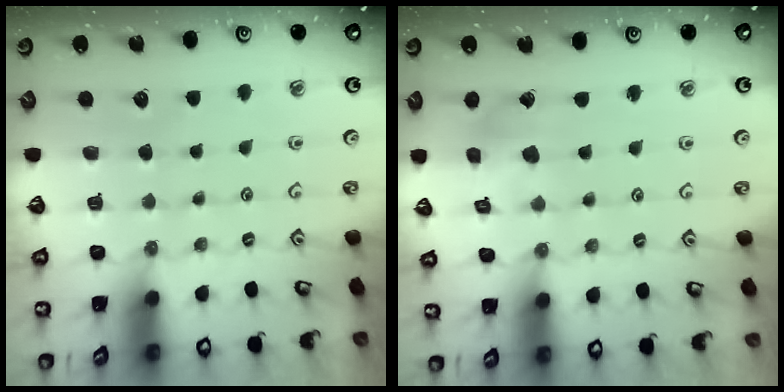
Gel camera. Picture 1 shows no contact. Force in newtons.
{"total": 3.4, "press": 3.4, "slide": 0.5}